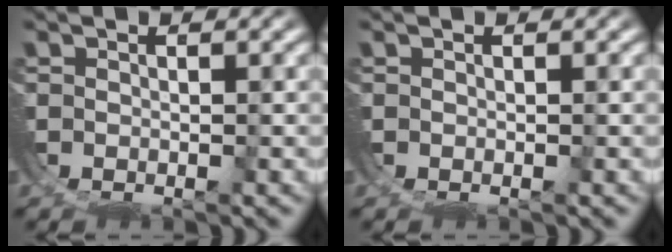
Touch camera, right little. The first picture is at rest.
{"total": 0.0}